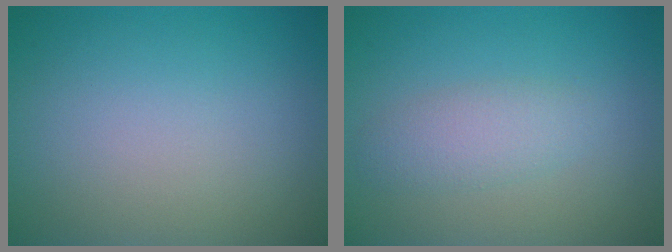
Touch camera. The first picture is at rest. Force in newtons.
{"total": 2.3, "press": 2.3, "slide": 0.0}